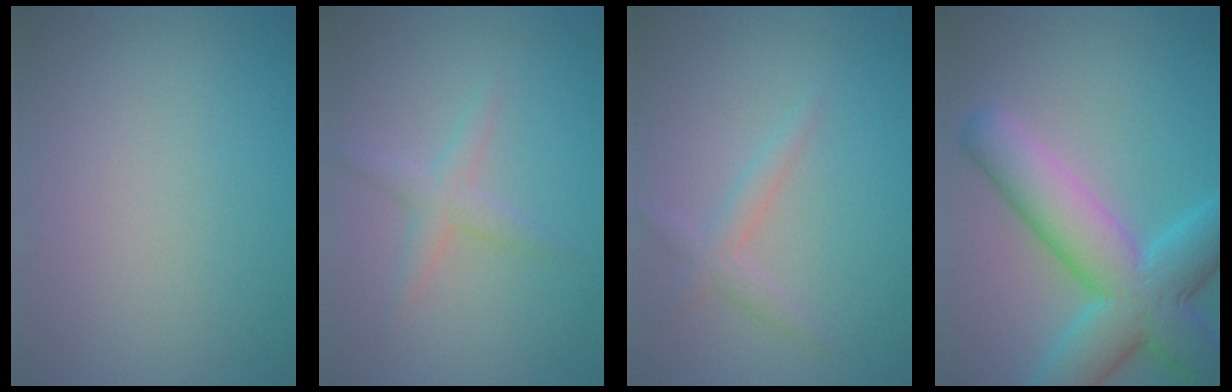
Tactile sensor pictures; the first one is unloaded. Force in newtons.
{"total": 2.0, "press": 2.0, "slide": 0.1}
{"total": 1.8, "press": 1.8, "slide": 0.1}
{"total": 9.8, "press": 9.8, "slide": 0.4}